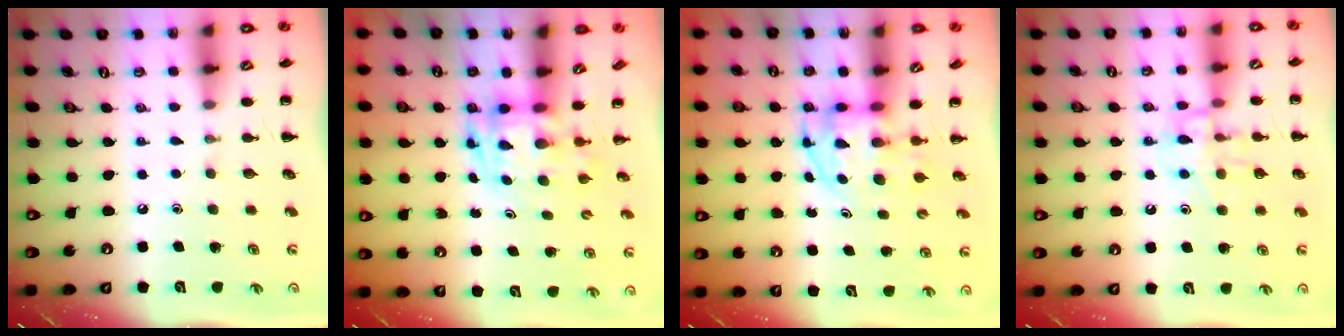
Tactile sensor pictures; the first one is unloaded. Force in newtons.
{"total": 3.5, "press": 3.4, "slide": 0.7}
{"total": 3.5, "press": 3.4, "slide": 0.5}
{"total": 12.0, "press": 11.9, "slide": 0.9}